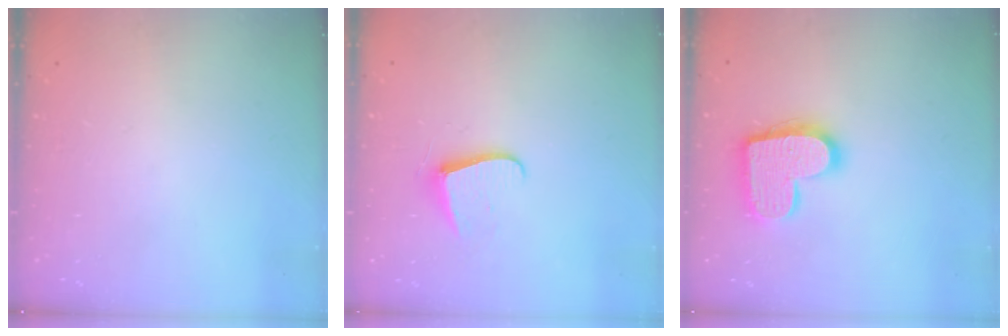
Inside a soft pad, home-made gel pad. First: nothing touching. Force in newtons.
{"total": 7.2, "press": 7.2, "slide": 0.5}
{"total": 15.3, "press": 15.3, "slide": 1.1}